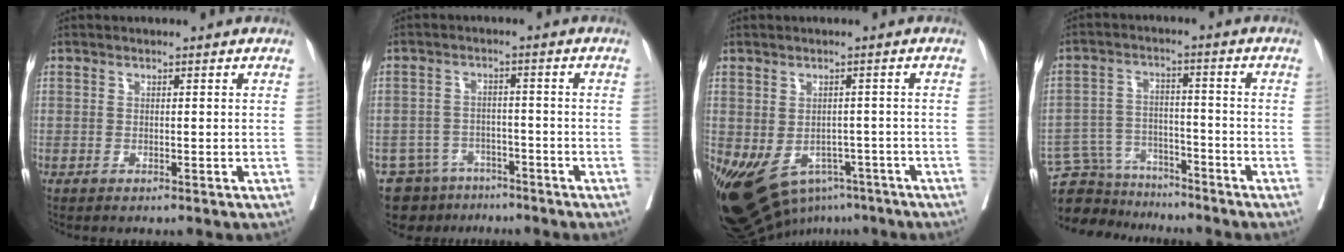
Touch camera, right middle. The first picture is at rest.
{"total": 6.9, "force": [-5.1, 4.6, 0.4], "torque": [-0.003, 0.021, -0.075]}
{"total": 13.0, "force": [-7.6, 8.0, 6.8], "torque": [-0.134, 0.002, -0.109]}
{"total": 9.2, "force": [-8.5, 3.5, 0.1], "torque": [-0.003, 0.031, -0.144]}